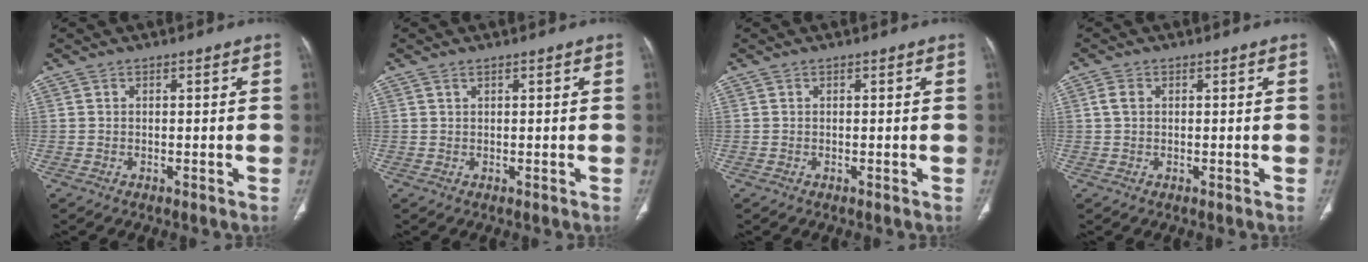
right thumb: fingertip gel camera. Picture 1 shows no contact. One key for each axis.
{"total": 0.6, "fx": 0.5, "fy": 0.2, "fz": 0.4, "tx": -0.009, "ty": 0.000, "tz": 0.010}
{"total": 0.0}
{"total": 1.6, "fx": 0.2, "fy": 1.0, "fz": 1.2, "tx": -0.032, "ty": 0.002, "tz": 0.003}